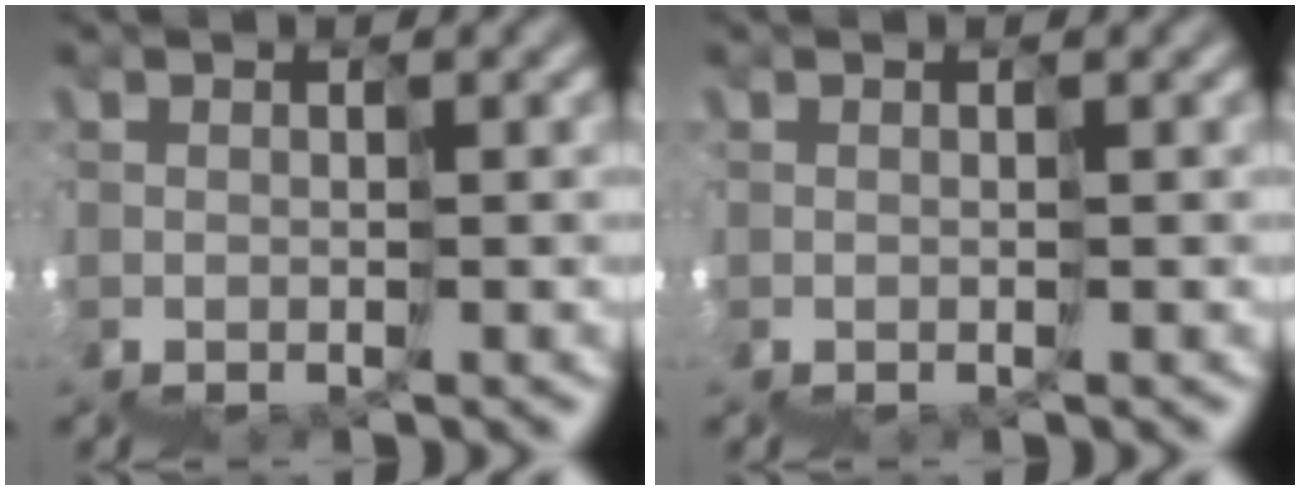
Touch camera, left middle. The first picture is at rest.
{"total": 0.0}